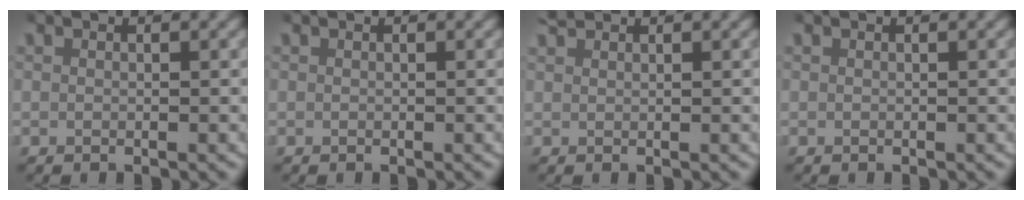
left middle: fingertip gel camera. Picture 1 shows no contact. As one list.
[{"total": 0.0}, {"total": 1.0, "force": [1.0, 0.0, 0.0], "torque": [-0.003, 0.001, 0.020]}, {"total": 0.0}]